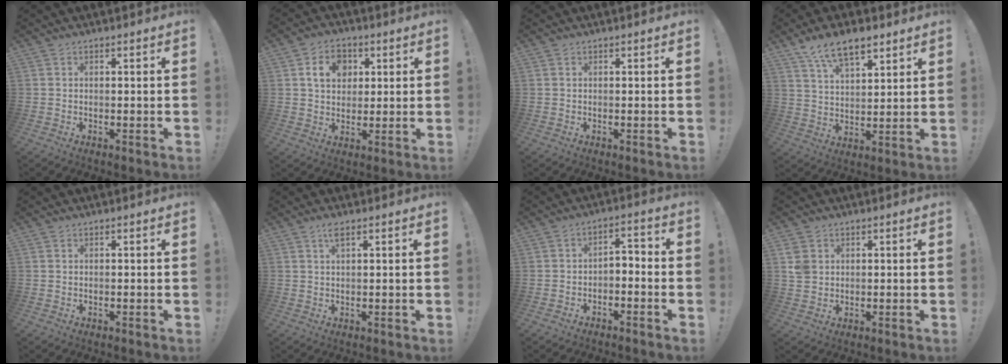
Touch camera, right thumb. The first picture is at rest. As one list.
[{"total": 9.4, "force": [3.2, 7.5, 4.7], "torque": [-0.066, -0.005, 0.061]}, {"total": 0.0}, {"total": 10.9, "force": [7.4, 4.9, 6.4], "torque": [-0.106, -0.029, 0.137]}, {"total": 0.0}, {"total": 2.5, "force": [1.5, 0.5, 2.0], "torque": [-0.041, 0.001, 0.025]}, {"total": 4.3, "force": [-3.4, 1.8, 1.8], "torque": [-0.023, 0.018, -0.063]}, {"total": 4.2, "force": [1.5, 3.5, 1.9], "torque": [-0.034, 0.000, 0.029]}]